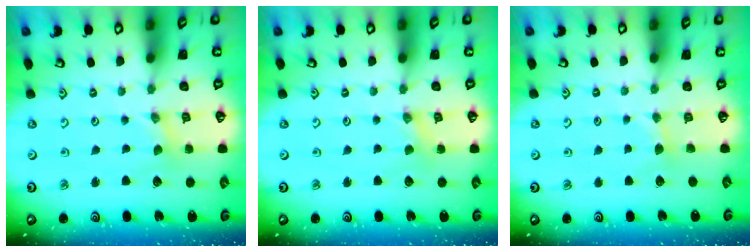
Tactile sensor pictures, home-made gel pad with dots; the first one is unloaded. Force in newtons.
{"total": 1.1, "press": 1.1, "slide": 0.2}
{"total": 2.4, "press": 2.4, "slide": 0.4}